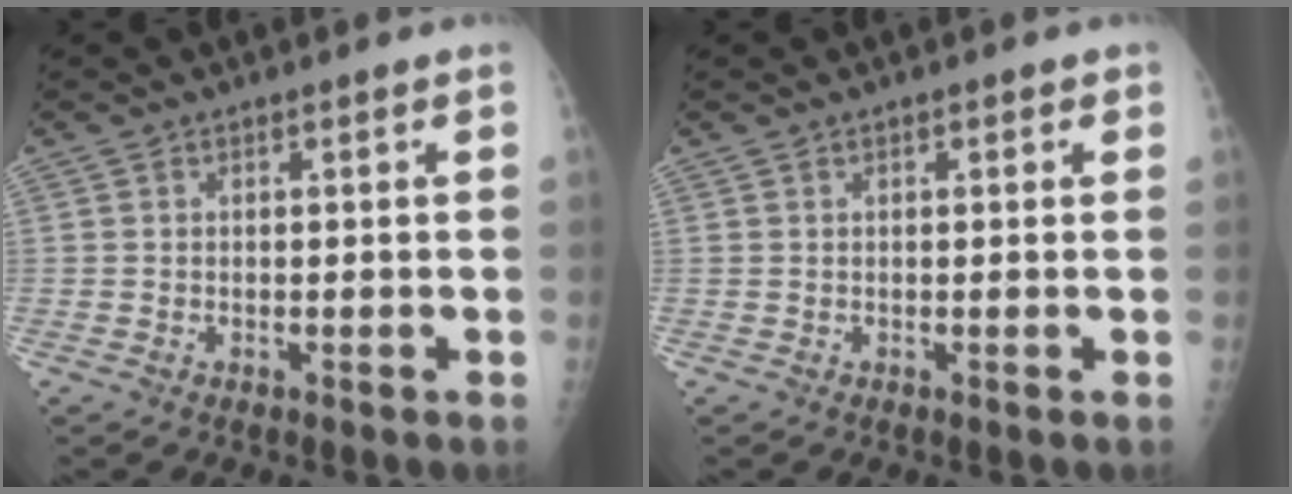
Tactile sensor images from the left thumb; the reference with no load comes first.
{"total": 1.2, "force": [0.6, 0.5, 0.9], "torque": [-0.010, 0.001, 0.006]}